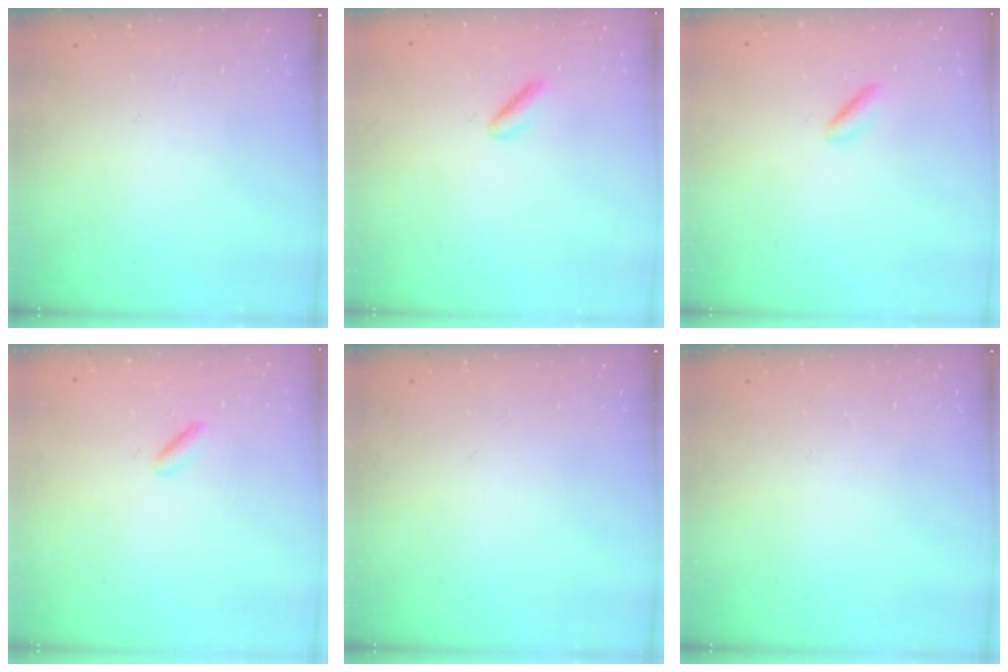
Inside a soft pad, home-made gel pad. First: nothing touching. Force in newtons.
{"total": 1.5, "press": 1.2, "slide": 0.8}
{"total": 1.5, "press": 1.3, "slide": 0.7}
{"total": 1.1, "press": 0.9, "slide": 0.7}
{"total": 0.0}
{"total": 0.0}